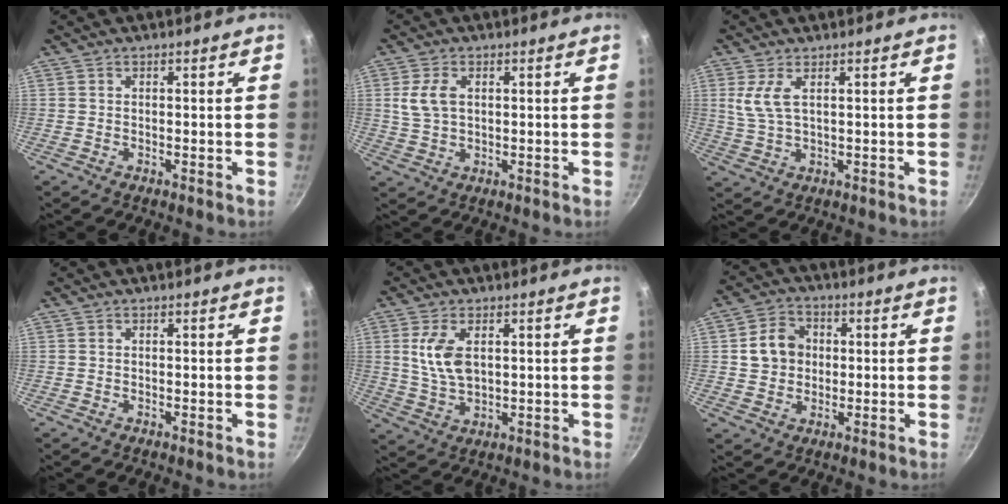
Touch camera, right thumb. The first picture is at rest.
{"total": 5.4, "force": [1.2, 3.4, 4.0], "torque": [-0.083, 0.002, 0.028]}
{"total": 4.6, "force": [1.6, 1.7, 4.0], "torque": [-0.096, -0.004, 0.042]}
{"total": 0.0}
{"total": 7.5, "force": [1.8, 4.0, 6.0], "torque": [-0.119, -0.006, 0.044]}
{"total": 8.1, "force": [0.7, 6.9, 4.2], "torque": [-0.051, 0.009, 0.008]}